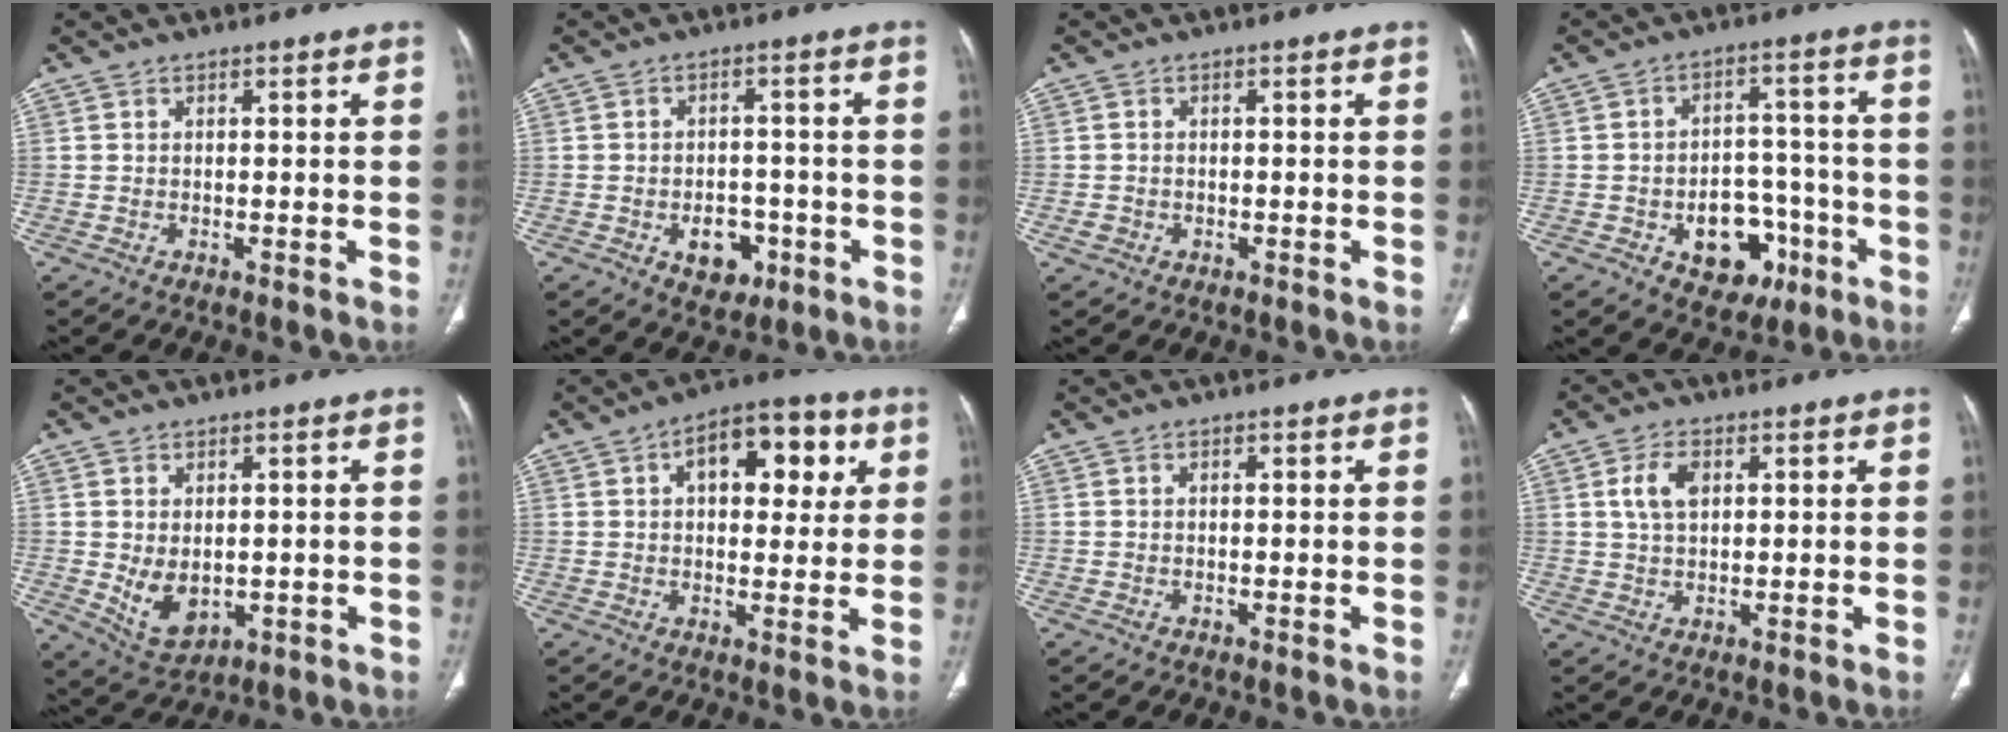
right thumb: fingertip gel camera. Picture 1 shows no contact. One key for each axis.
{"total": 6.5, "fx": -2.6, "fy": 4.6, "fz": 3.8, "tx": -0.026, "ty": 0.017, "tz": -0.029}
{"total": 1.3, "fx": -0.5, "fy": 1.1, "fz": 0.4, "tx": -0.008, "ty": 0.006, "tz": -0.007}
{"total": 11.8, "fx": -4.9, "fy": 8.3, "fz": 6.9, "tx": -0.050, "ty": 0.046, "tz": -0.058}
{"total": 6.7, "fx": -0.3, "fy": 4.5, "fz": 5.0, "tx": -0.075, "ty": -0.012, "tz": 0.017}
{"total": 13.6, "fx": 4.5, "fy": 7.4, "fz": 10.4, "tx": -0.104, "ty": 0.009, "tz": 0.061}
{"total": 0.6, "fx": 0.2, "fy": 0.3, "fz": 0.5, "tx": -0.010, "ty": 0.004, "tz": 0.004}
{"total": 5.1, "fx": 1.6, "fy": 3.0, "fz": 3.8, "tx": -0.074, "ty": 0.002, "tz": 0.030}